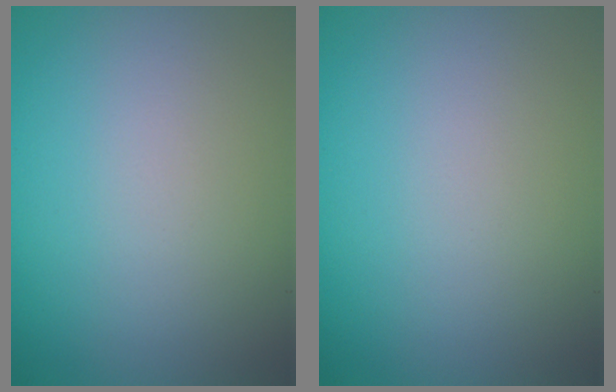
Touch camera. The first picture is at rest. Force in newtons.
{"total": 0.0}